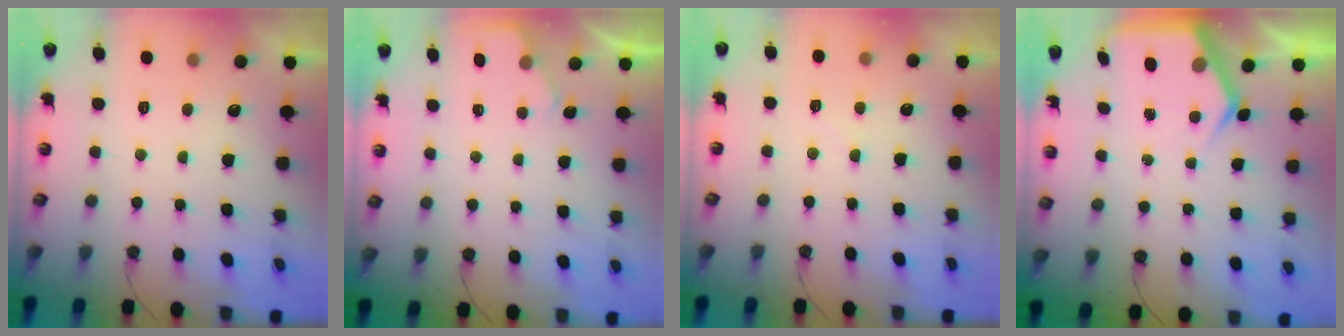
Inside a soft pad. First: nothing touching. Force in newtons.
{"total": 1.9, "press": 1.9, "slide": 0.3}
{"total": 2.8, "press": 2.8, "slide": 0.4}
{"total": 6.7, "press": 6.7, "slide": 0.6}